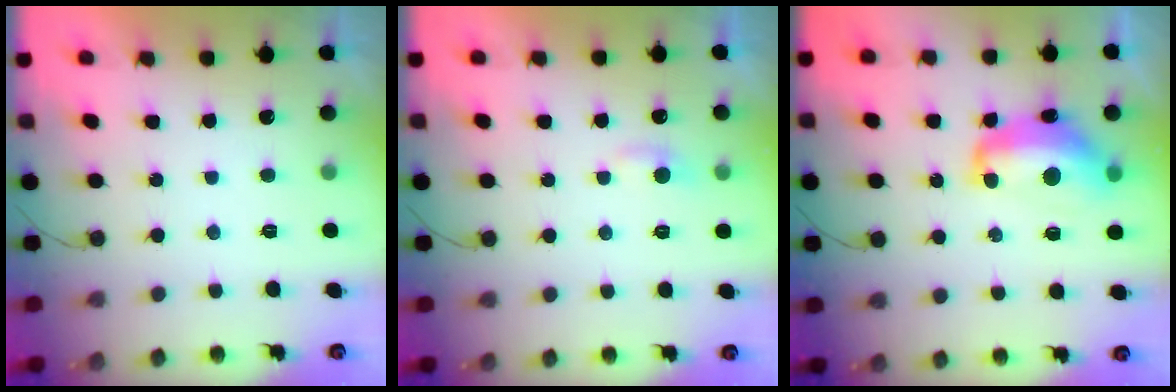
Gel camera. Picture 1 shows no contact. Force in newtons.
{"total": 4.6, "press": 4.5, "slide": 0.5}
{"total": 12.7, "press": 12.7, "slide": 1.2}